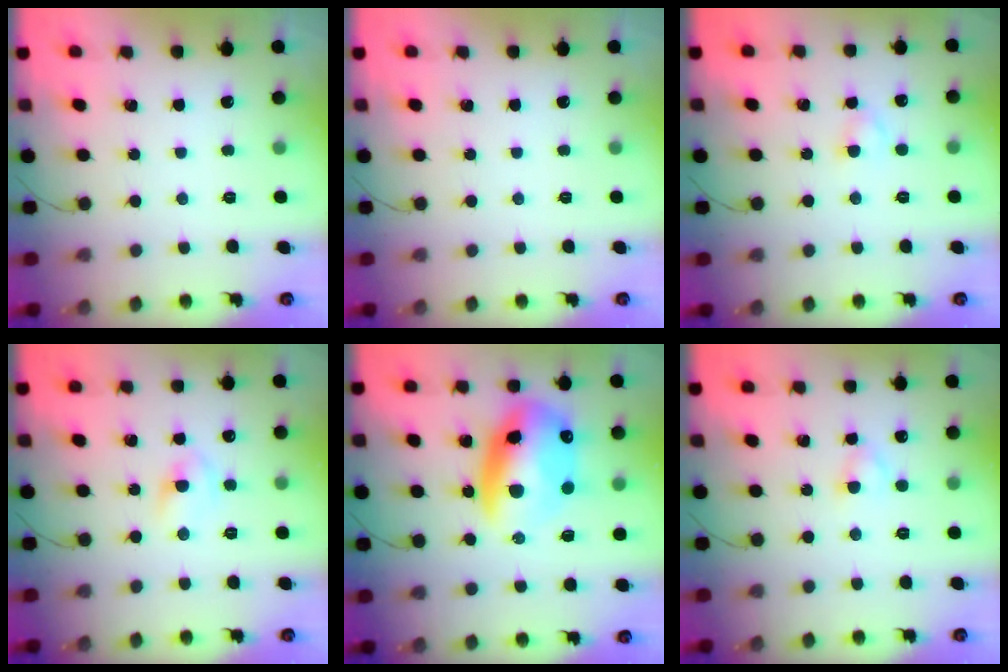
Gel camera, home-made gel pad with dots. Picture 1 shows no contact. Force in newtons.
{"total": 0.0}
{"total": 2.8, "press": 2.6, "slide": 1.1}
{"total": 6.2, "press": 6.0, "slide": 1.5}
{"total": 16.0, "press": 15.6, "slide": 3.5}
{"total": 2.9, "press": 2.8, "slide": 0.8}